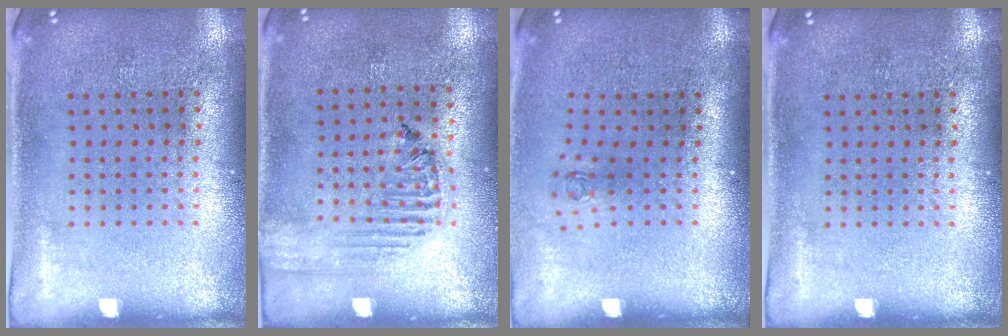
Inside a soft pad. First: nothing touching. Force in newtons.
{"total": 1.6, "press": 1.6, "slide": 0.3}
{"total": 0.7, "press": 0.3, "slide": 0.6}
{"total": 0.0}